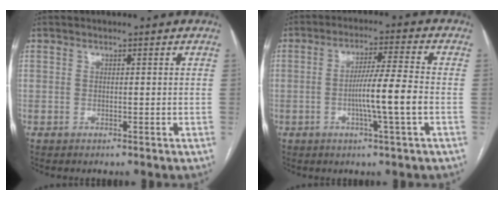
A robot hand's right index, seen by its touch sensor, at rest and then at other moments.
{"total": 8.0, "force": [-1.9, -0.7, 7.8], "torque": [-0.137, -0.001, -0.035]}